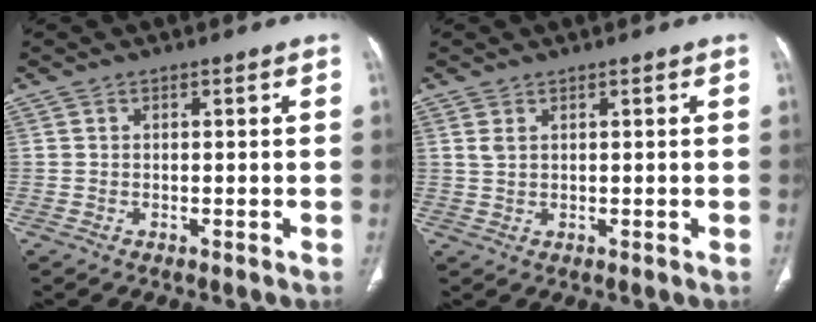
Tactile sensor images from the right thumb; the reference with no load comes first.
{"total": 1.5, "force": [0.7, 0.8, 1.1], "torque": [-0.028, 0.006, 0.023]}